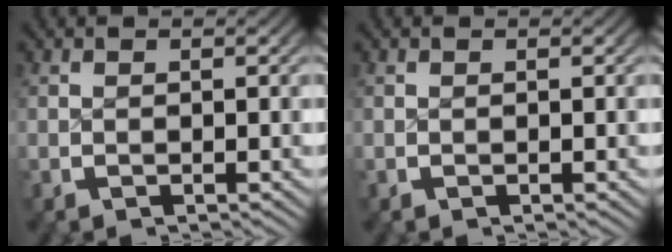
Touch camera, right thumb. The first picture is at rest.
{"total": 0.0}